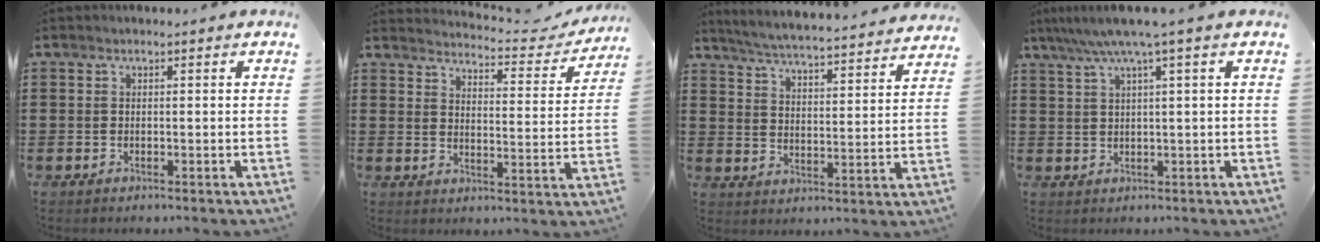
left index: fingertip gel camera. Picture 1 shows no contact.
{"total": 3.8, "force": [3.7, 0.2, 1.1], "torque": [-0.029, -0.033, 0.053]}
{"total": 4.9, "force": [4.8, -0.6, 1.1], "torque": [-0.046, -0.039, 0.077]}
{"total": 4.6, "force": [2.3, -0.5, 3.9], "torque": [-0.080, -0.002, 0.037]}